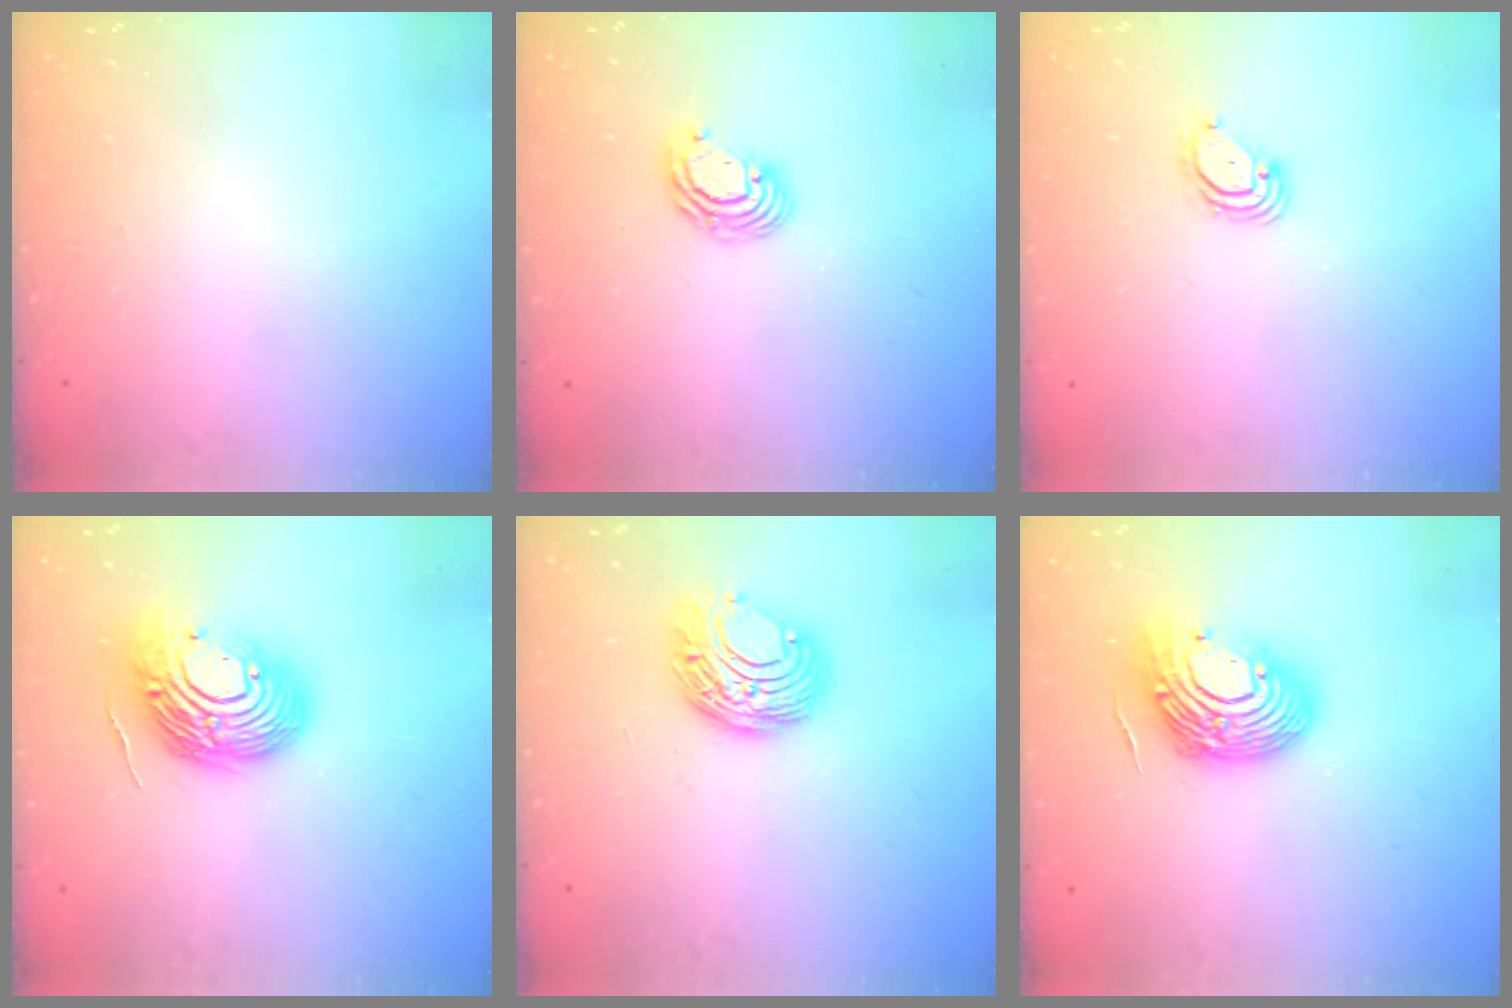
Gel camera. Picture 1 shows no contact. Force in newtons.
{"total": 5.4, "press": 5.4, "slide": 0.2}
{"total": 4.1, "press": 4.0, "slide": 0.3}
{"total": 15.3, "press": 15.1, "slide": 2.2}
{"total": 8.9, "press": 8.9, "slide": 0.5}
{"total": 15.1, "press": 15.0, "slide": 1.9}